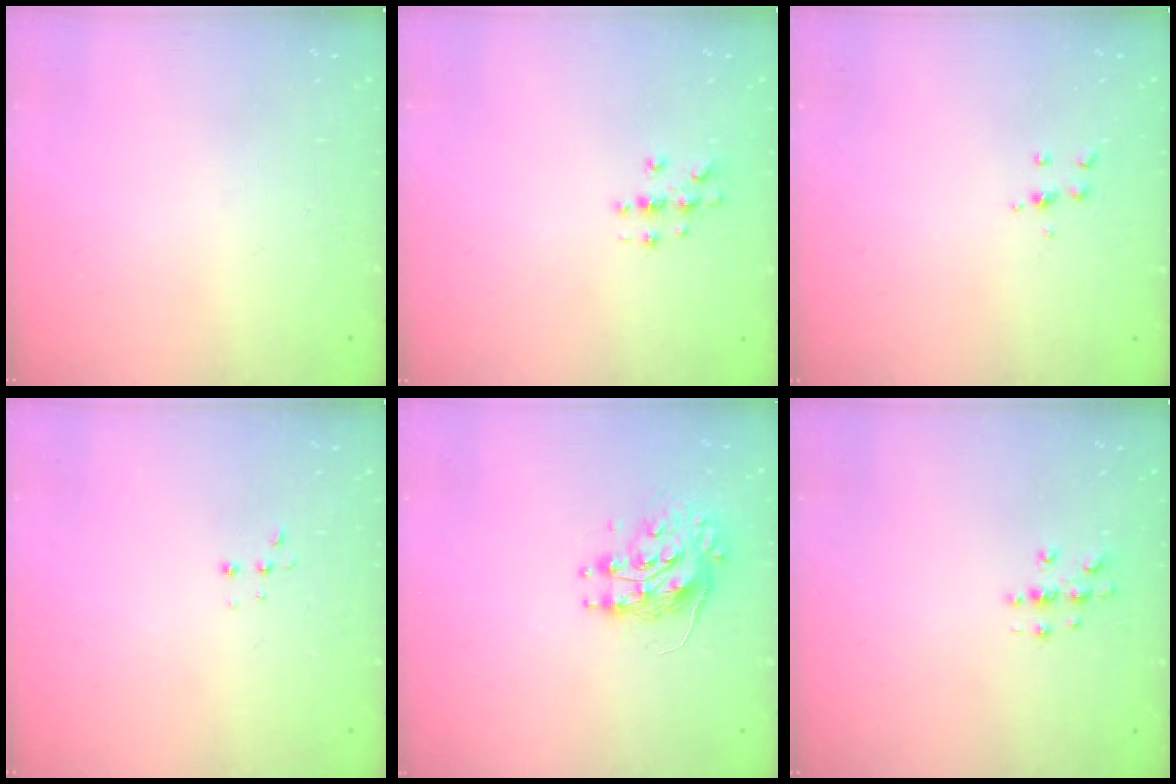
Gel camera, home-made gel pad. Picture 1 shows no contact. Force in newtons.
{"total": 2.7, "press": 2.7, "slide": 0.3}
{"total": 4.1, "press": 4.1, "slide": 0.6}
{"total": 2.2, "press": 2.2, "slide": 0.5}
{"total": 8.2, "press": 8.2, "slide": 0.3}
{"total": 2.7, "press": 2.7, "slide": 0.3}